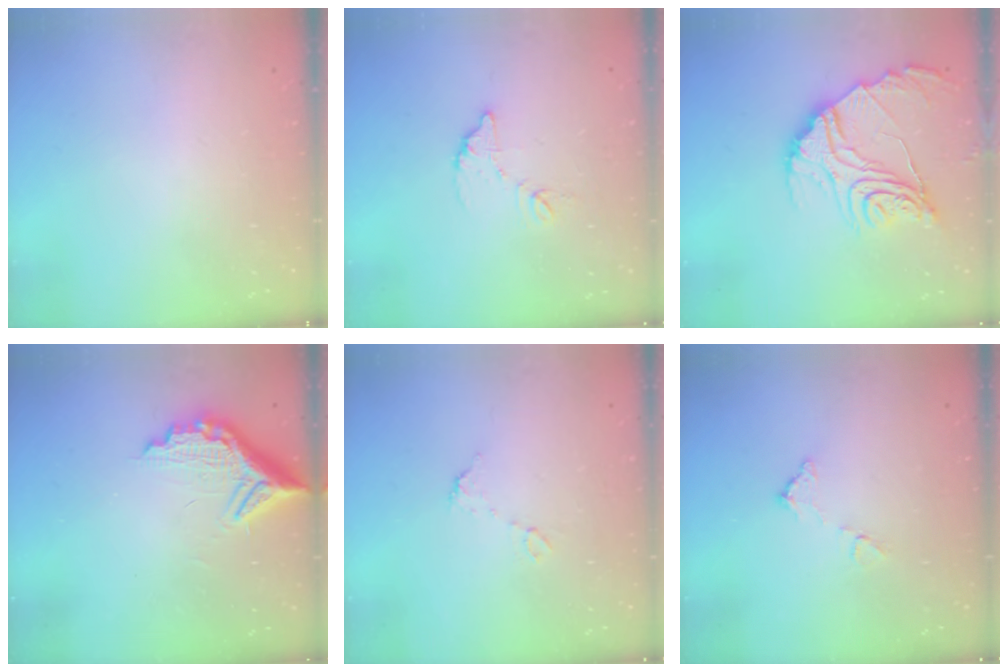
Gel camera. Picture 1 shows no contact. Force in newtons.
{"total": 8.4, "press": 8.4, "slide": 0.6}
{"total": 17.8, "press": 17.7, "slide": 2.0}
{"total": 11.6, "press": 11.5, "slide": 1.0}
{"total": 5.0, "press": 4.9, "slide": 0.4}
{"total": 7.3, "press": 7.3, "slide": 0.4}